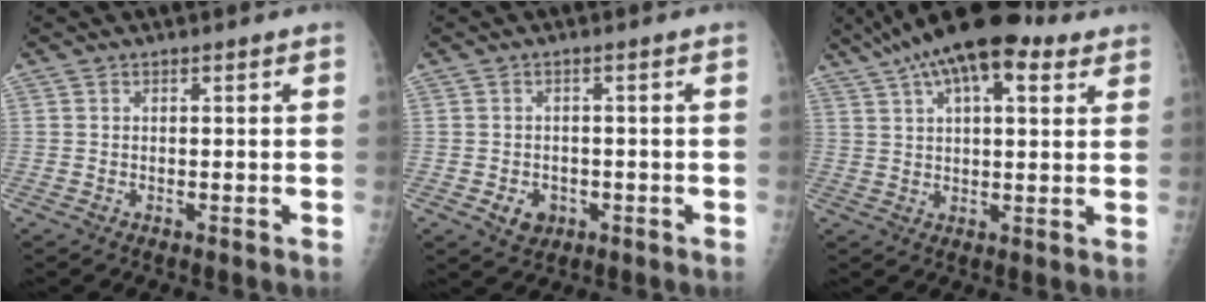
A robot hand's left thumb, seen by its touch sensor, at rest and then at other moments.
{"total": 3.5, "force": [-1.2, 2.9, 1.6], "torque": [-0.011, 0.004, -0.009]}
{"total": 17.3, "force": [10.2, 6.9, 12.2], "torque": [-0.199, 0.016, 0.165]}